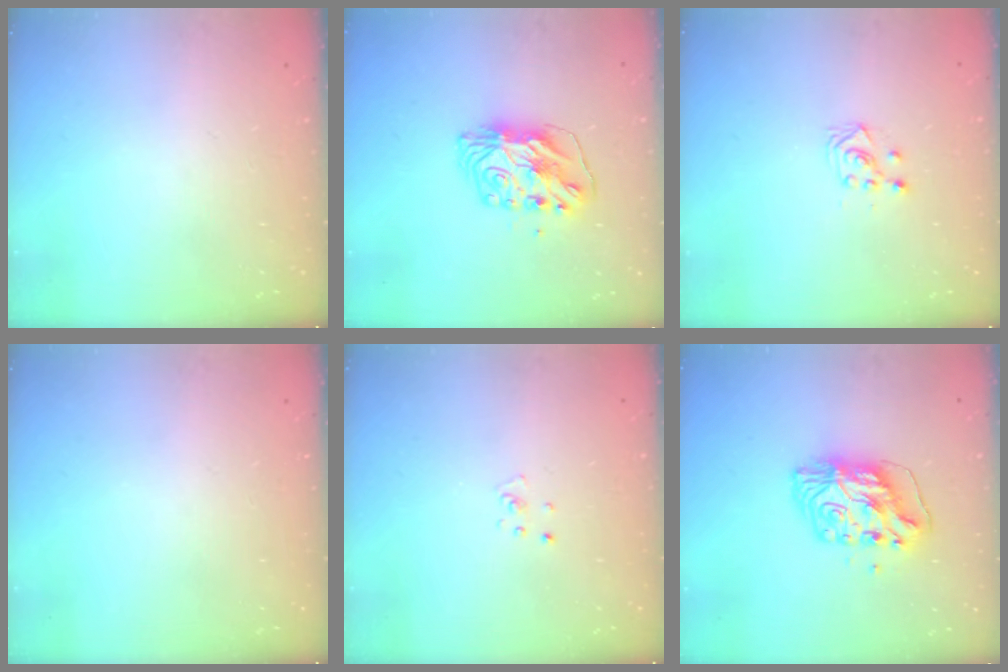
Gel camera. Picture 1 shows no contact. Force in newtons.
{"total": 8.4, "press": 8.4, "slide": 0.8}
{"total": 3.4, "press": 3.3, "slide": 0.9}
{"total": 0.0}
{"total": 2.6, "press": 2.6, "slide": 0.3}
{"total": 11.3, "press": 11.3, "slide": 1.1}